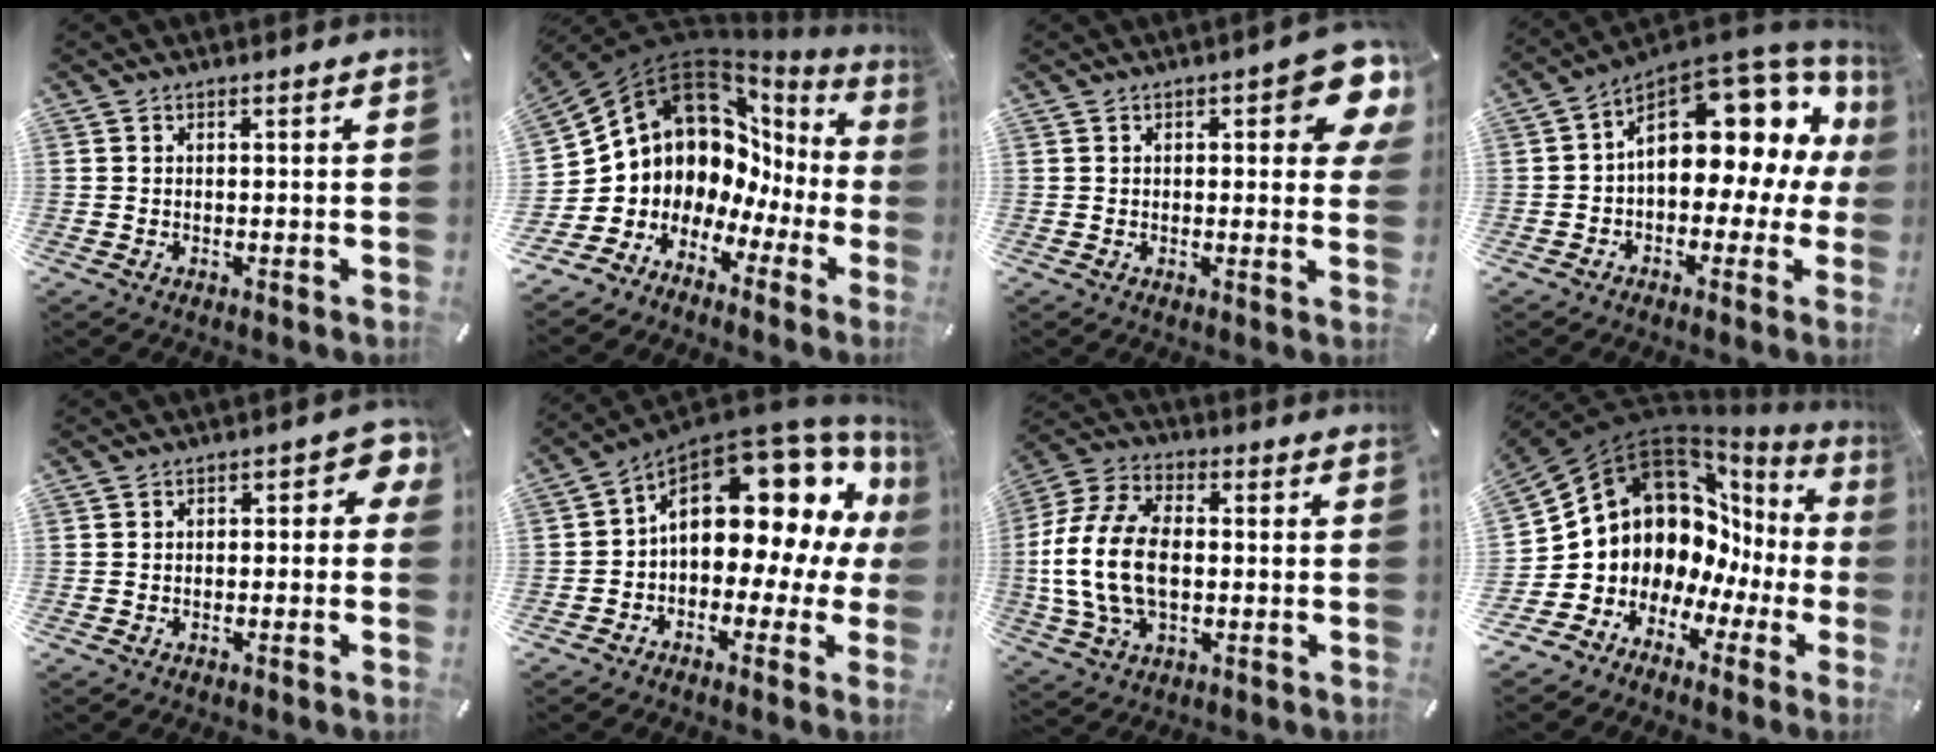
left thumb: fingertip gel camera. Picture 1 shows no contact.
{"total": 10.3, "force": [6.1, 7.8, 2.9], "torque": [-0.067, -0.093, 0.119]}
{"total": 9.8, "force": [3.4, 3.8, 8.3], "torque": [-0.100, -0.015, 0.054]}
{"total": 17.2, "force": [6.2, 10.4, 12.2], "torque": [-0.149, -0.055, 0.103]}
{"total": 3.6, "force": [-0.7, 2.1, 2.8], "torque": [-0.044, 0.013, -0.017]}
{"total": 18.2, "force": [6.1, 10.3, 13.7], "torque": [-0.182, -0.048, 0.099]}
{"total": 15.7, "force": [-1.5, 10.3, 11.8], "torque": [-0.265, 0.004, -0.027]}
{"total": 12.8, "force": [4.8, 10.7, 5.2], "torque": [-0.098, -0.075, 0.099]}